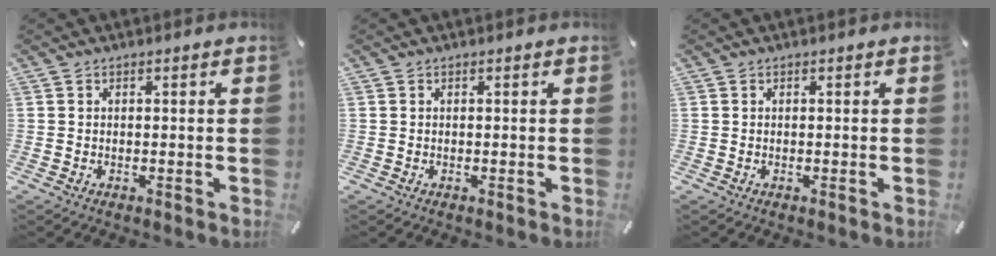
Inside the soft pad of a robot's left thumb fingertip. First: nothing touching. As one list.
[{"total": 0.0}, {"total": 0.0}]